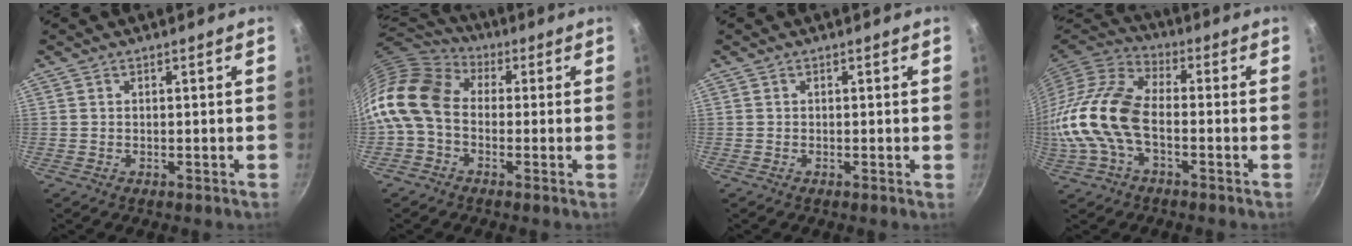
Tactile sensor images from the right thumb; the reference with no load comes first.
{"total": 15.3, "force": [0.0, 11.3, 10.3], "torque": [-0.202, 0.031, -0.021]}
{"total": 0.0}
{"total": 15.7, "force": [-2.6, 8.8, 12.7], "torque": [-0.248, 0.031, -0.063]}